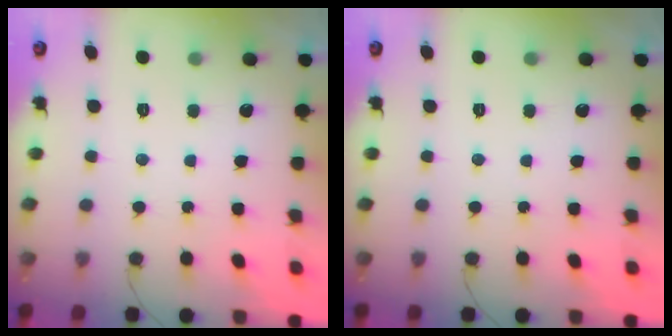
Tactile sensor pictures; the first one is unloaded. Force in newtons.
{"total": 0.0}